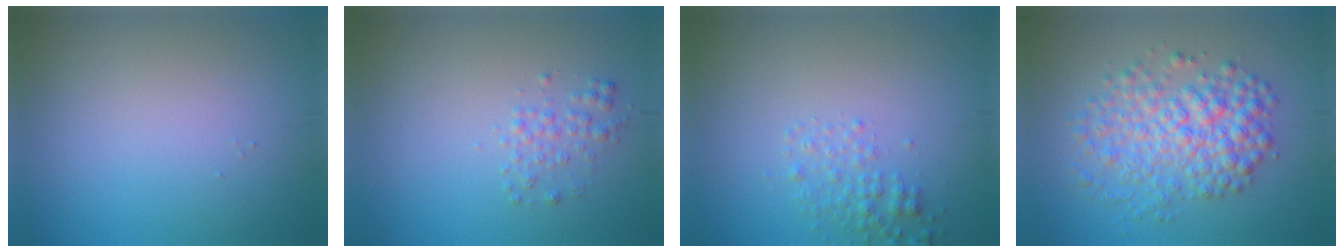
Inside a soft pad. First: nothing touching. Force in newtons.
{"total": 1.5, "press": 1.5, "slide": 0.1}
{"total": 1.8, "press": 1.8, "slide": 0.1}
{"total": 5.6, "press": 5.6, "slide": 0.1}